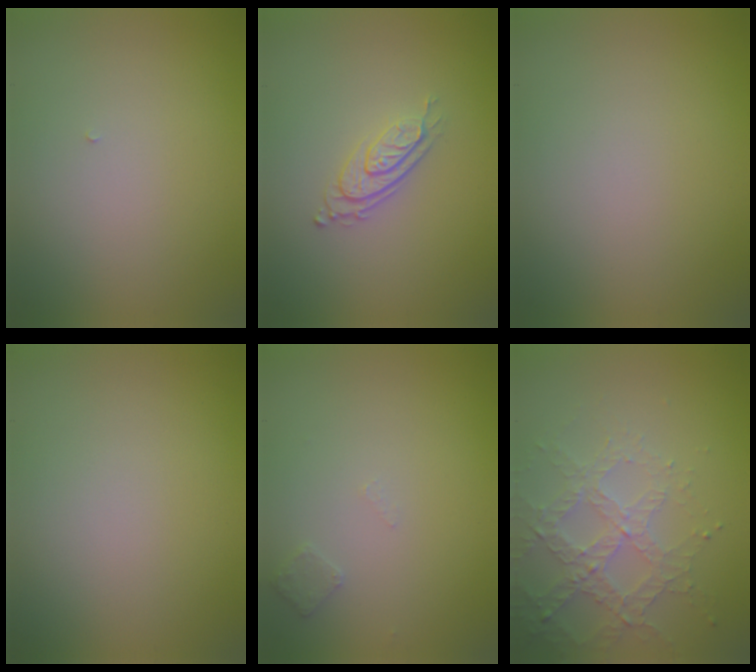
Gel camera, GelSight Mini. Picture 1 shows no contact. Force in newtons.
{"total": 2.8, "press": 2.0, "slide": 2.1}
{"total": 0.0}
{"total": 0.0}
{"total": 1.0, "press": 1.0, "slide": 0.1}
{"total": 3.3, "press": 3.2, "slide": 0.6}